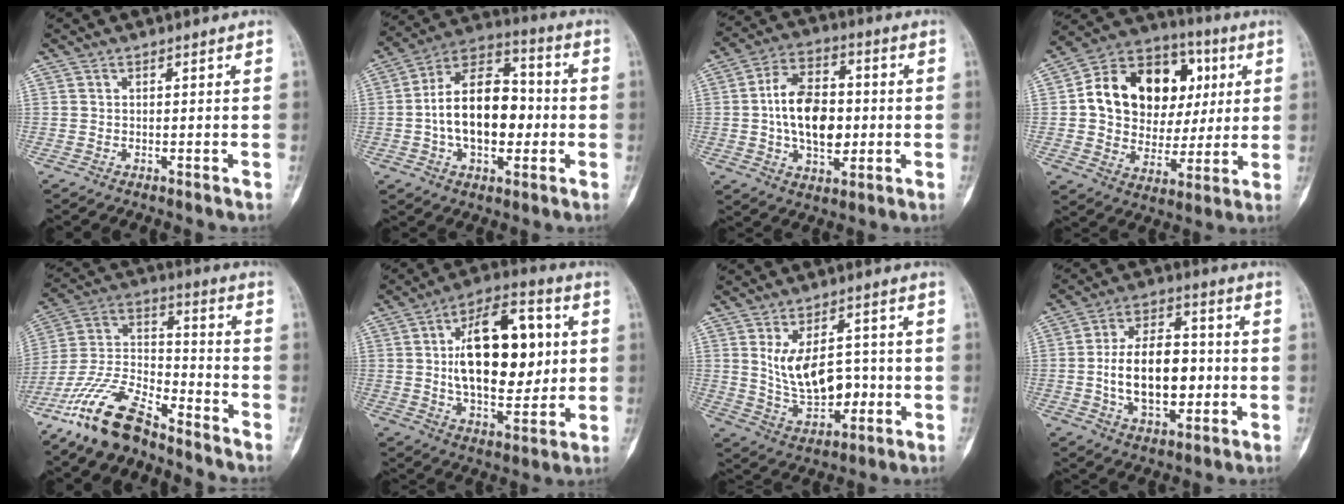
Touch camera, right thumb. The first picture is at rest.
{"total": 18.2, "force": [-1.4, 11.0, 14.5], "torque": [-0.216, 0.034, -0.028]}
{"total": 15.1, "force": [-0.3, 9.4, 11.8], "torque": [-0.179, 0.015, -0.004]}
{"total": 21.6, "force": [4.2, 16.5, 13.2], "torque": [-0.171, 0.027, 0.073]}
{"total": 15.7, "force": [-11.9, 5.5, 8.7], "torque": [-0.168, 0.069, -0.231]}
{"total": 22.4, "force": [3.1, 11.9, 18.7], "torque": [-0.259, 0.002, 0.049]}
{"total": 12.3, "force": [0.5, 7.5, 9.7], "torque": [-0.136, -0.002, 0.029]}
{"total": 15.9, "force": [-1.4, 9.4, 12.7], "torque": [-0.188, 0.019, -0.019]}